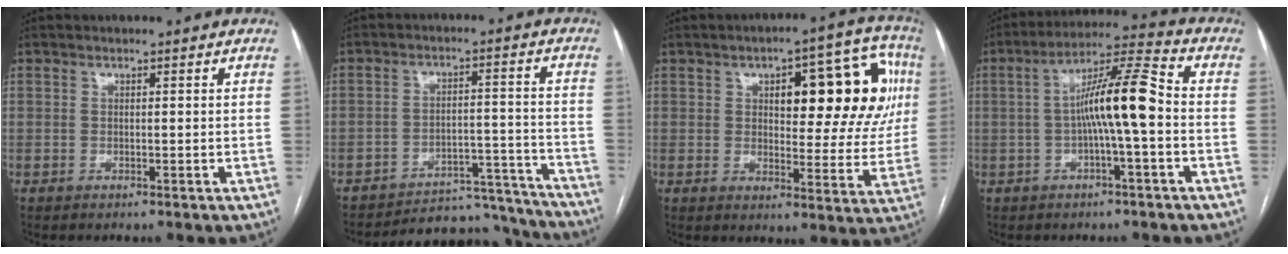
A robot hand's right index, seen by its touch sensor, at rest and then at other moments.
{"total": 16.1, "force": [-15.7, 3.1, 1.4], "torque": [-0.006, 0.036, -0.208]}
{"total": 17.4, "force": [4.8, 6.5, 15.4], "torque": [-0.180, 0.034, 0.063]}
{"total": 10.4, "force": [-1.0, 0.4, 10.3], "torque": [-0.182, 0.025, -0.023]}